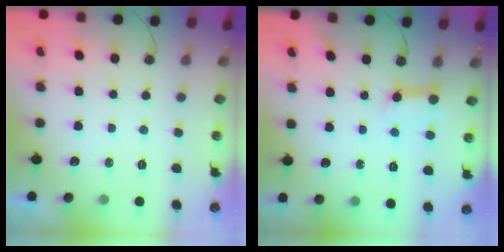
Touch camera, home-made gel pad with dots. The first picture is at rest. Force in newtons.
{"total": 5.4, "press": 5.4, "slide": 0.6}